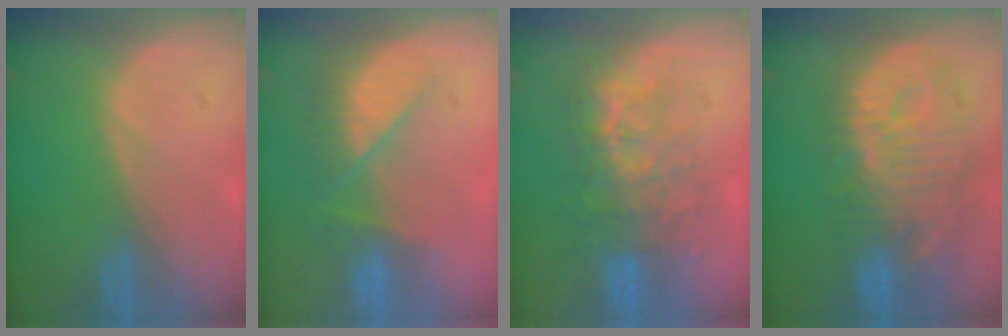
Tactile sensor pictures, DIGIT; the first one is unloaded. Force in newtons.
{"total": 7.7, "press": 7.0, "slide": 3.2}
{"total": 9.4, "press": 8.7, "slide": 3.4}
{"total": 12.8, "press": 11.4, "slide": 5.9}